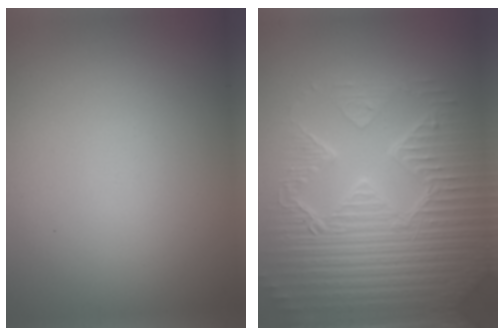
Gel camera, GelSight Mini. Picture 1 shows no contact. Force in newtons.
{"total": 7.7, "press": 6.1, "slide": 4.7}